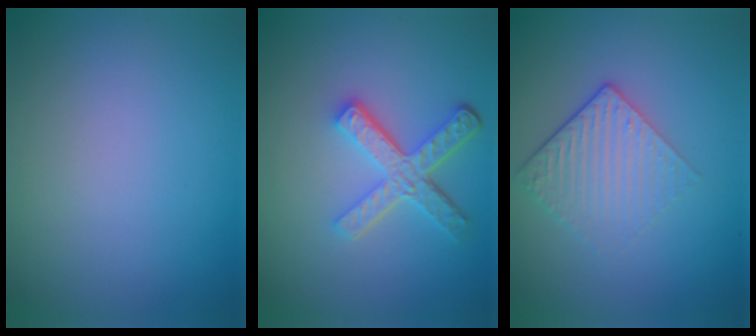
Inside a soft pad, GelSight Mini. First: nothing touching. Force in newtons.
{"total": 4.6, "press": 3.4, "slide": 3.1}
{"total": 3.4, "press": 2.6, "slide": 2.3}